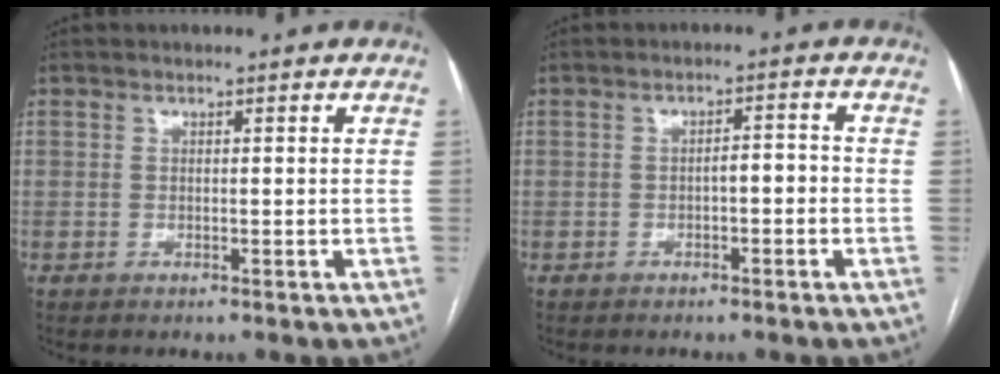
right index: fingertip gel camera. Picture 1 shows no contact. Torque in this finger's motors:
{"motor_torque": [0.32, 0.13, 0.10, 0.03]}